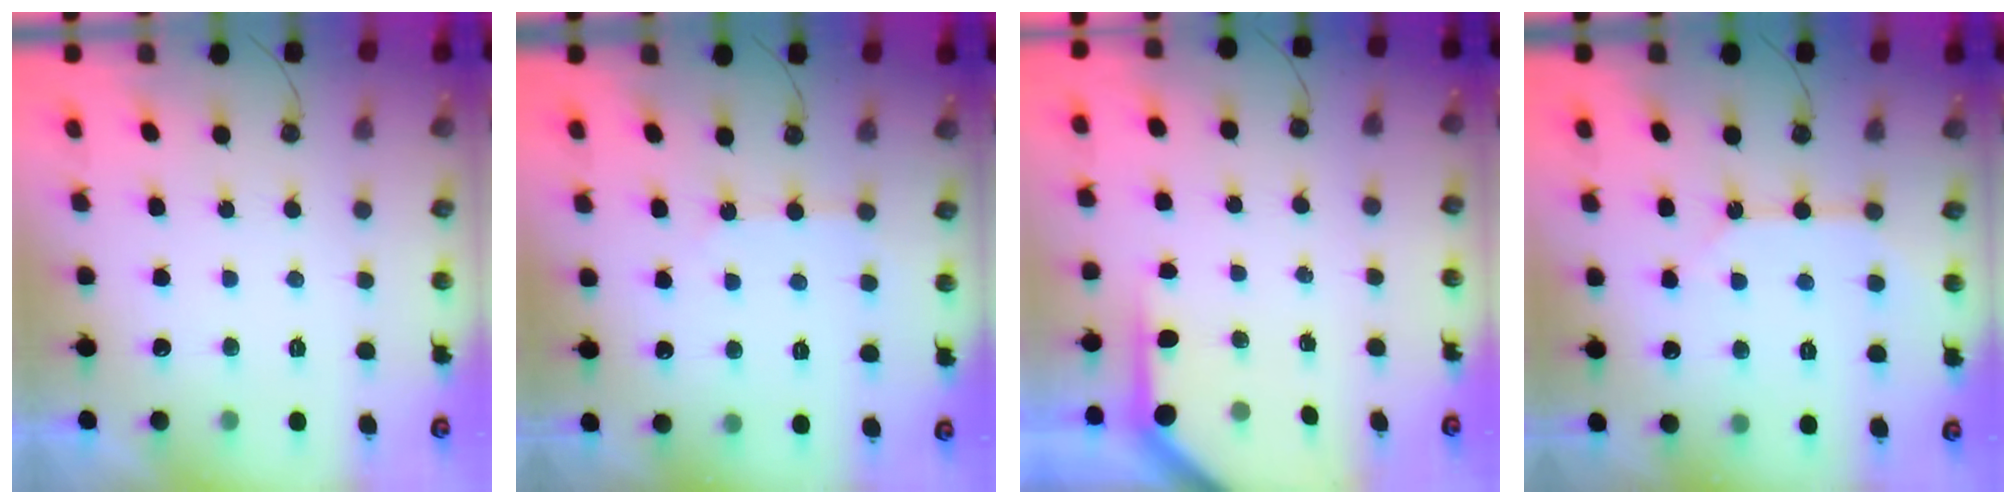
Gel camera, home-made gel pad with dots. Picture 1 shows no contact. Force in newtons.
{"total": 4.8, "press": 4.8, "slide": 0.7}
{"total": 3.8, "press": 3.8, "slide": 0.2}
{"total": 6.7, "press": 6.6, "slide": 0.8}